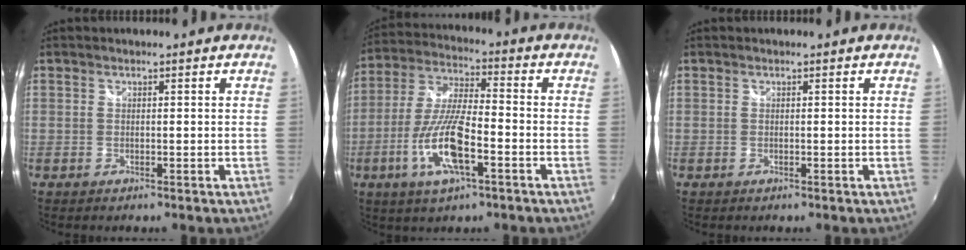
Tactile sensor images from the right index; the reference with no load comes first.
{"total": 13.3, "force": [-5.0, 3.6, 11.7], "torque": [-0.250, -0.008, -0.096]}
{"total": 0.0}